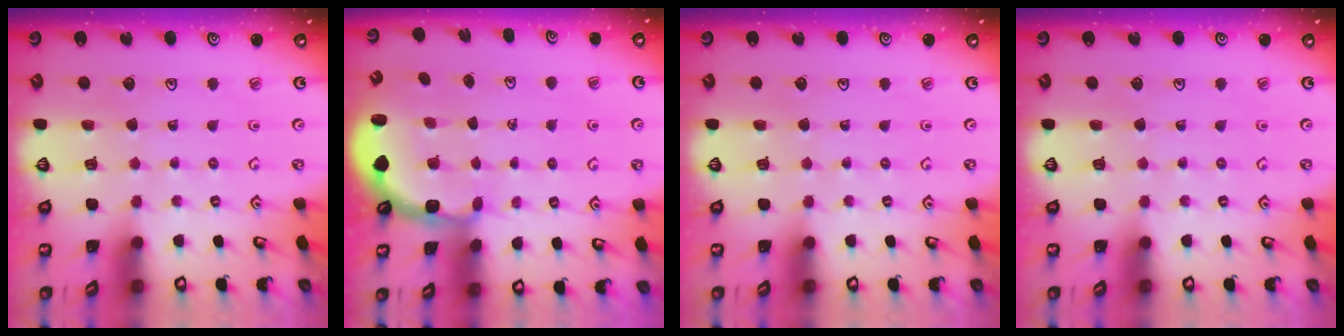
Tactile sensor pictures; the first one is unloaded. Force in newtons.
{"total": 2.7, "press": 2.1, "slide": 1.7}
{"total": 0.0}
{"total": 0.0}